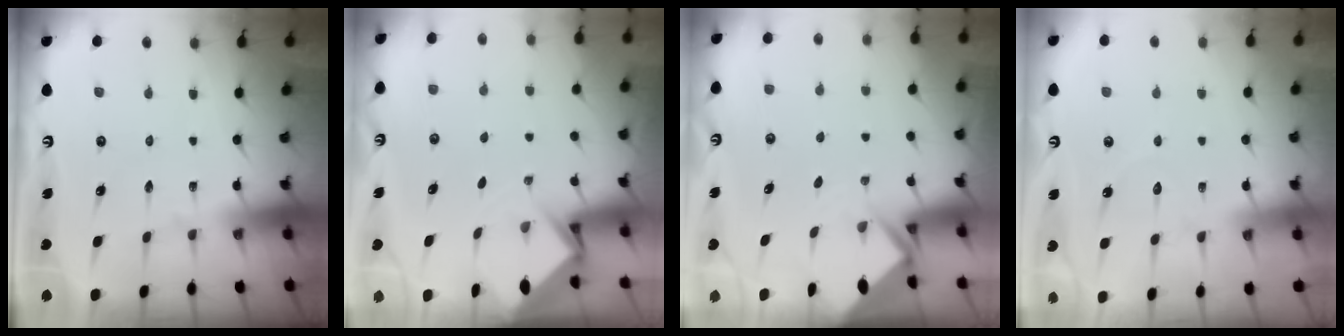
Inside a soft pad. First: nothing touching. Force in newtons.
{"total": 3.0, "press": 3.0, "slide": 0.2}
{"total": 3.1, "press": 3.1, "slide": 0.2}
{"total": 5.7, "press": 5.7, "slide": 0.7}